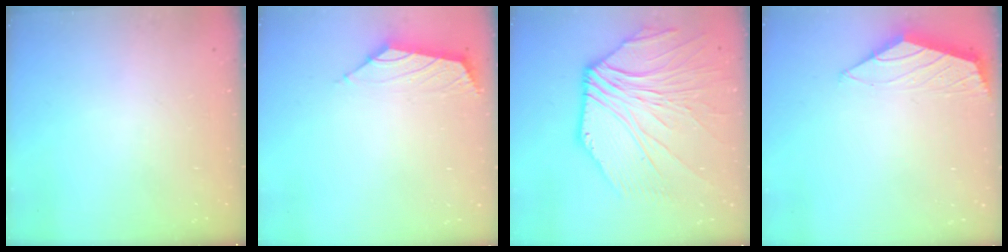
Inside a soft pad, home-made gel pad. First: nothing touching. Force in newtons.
{"total": 1.5, "press": 1.4, "slide": 0.7}
{"total": 10.1, "press": 9.9, "slide": 1.9}
{"total": 1.5, "press": 1.5, "slide": 0.4}